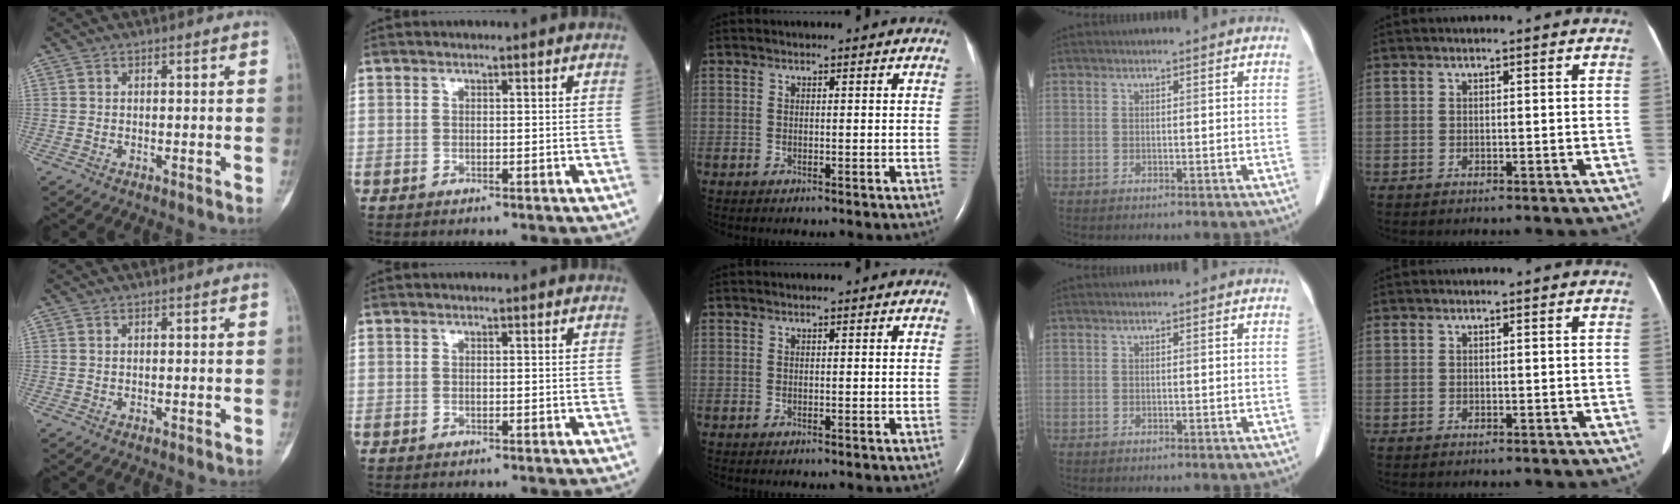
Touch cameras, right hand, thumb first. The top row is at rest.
{}